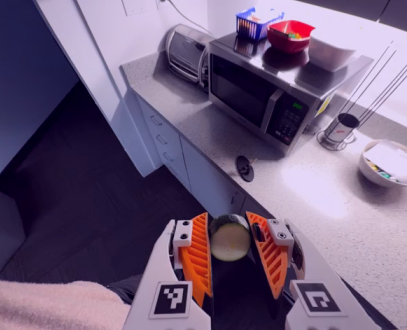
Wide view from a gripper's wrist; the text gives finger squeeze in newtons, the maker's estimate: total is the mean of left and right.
{"total": 9.8, "left": 10.2, "right": 9.4}